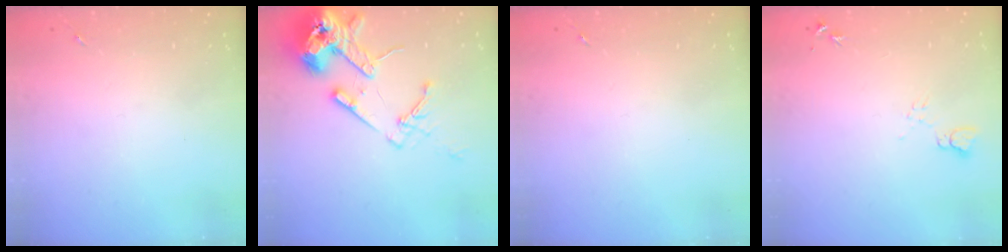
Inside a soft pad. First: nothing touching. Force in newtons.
{"total": 16.3, "press": 16.1, "slide": 2.5}
{"total": 0.0}
{"total": 5.9, "press": 5.8, "slide": 0.6}